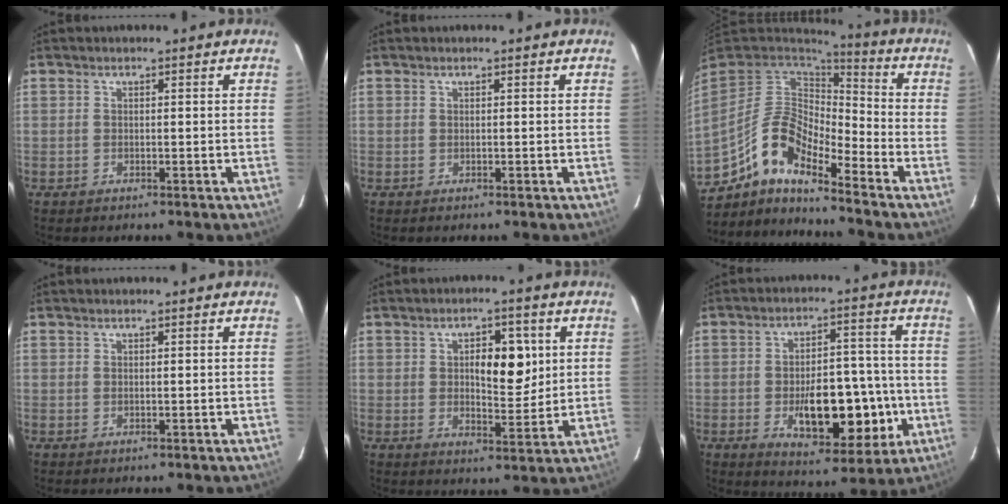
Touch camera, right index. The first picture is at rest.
{"total": 0.0}
{"total": 12.2, "force": [-9.2, 3.3, 7.2], "torque": [-0.142, 0.033, -0.170]}
{"total": 0.0}
{"total": 7.7, "force": [1.8, 3.3, 6.7], "torque": [-0.096, 0.005, 0.033]}
{"total": 13.9, "force": [-3.6, 6.0, 12.0], "torque": [-0.174, 0.013, -0.044]}